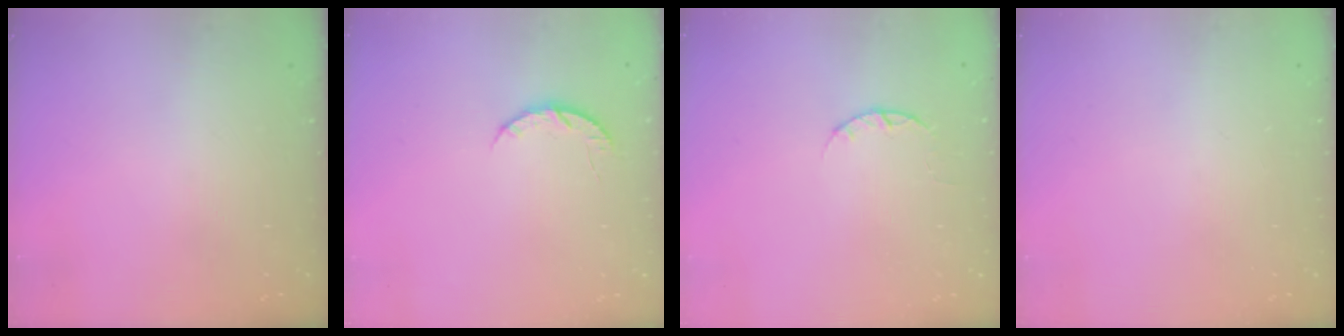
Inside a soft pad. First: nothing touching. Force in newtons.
{"total": 5.0, "press": 4.9, "slide": 0.6}
{"total": 2.4, "press": 2.4, "slide": 0.4}
{"total": 0.0}